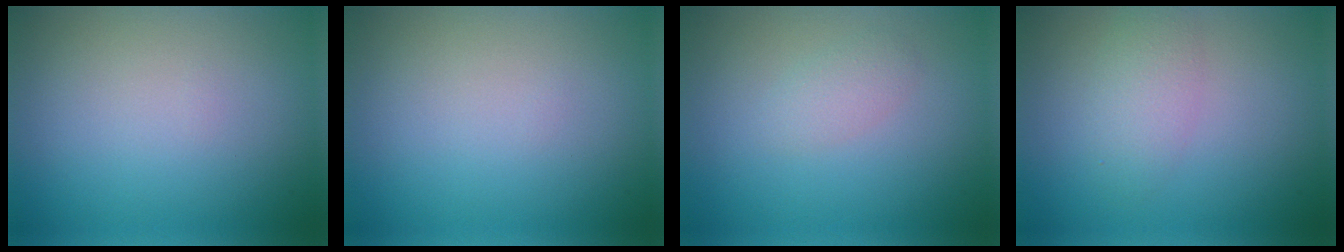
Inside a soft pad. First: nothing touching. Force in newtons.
{"total": 0.0}
{"total": 1.4, "press": 1.4, "slide": 0.1}
{"total": 2.4, "press": 2.4, "slide": 0.1}